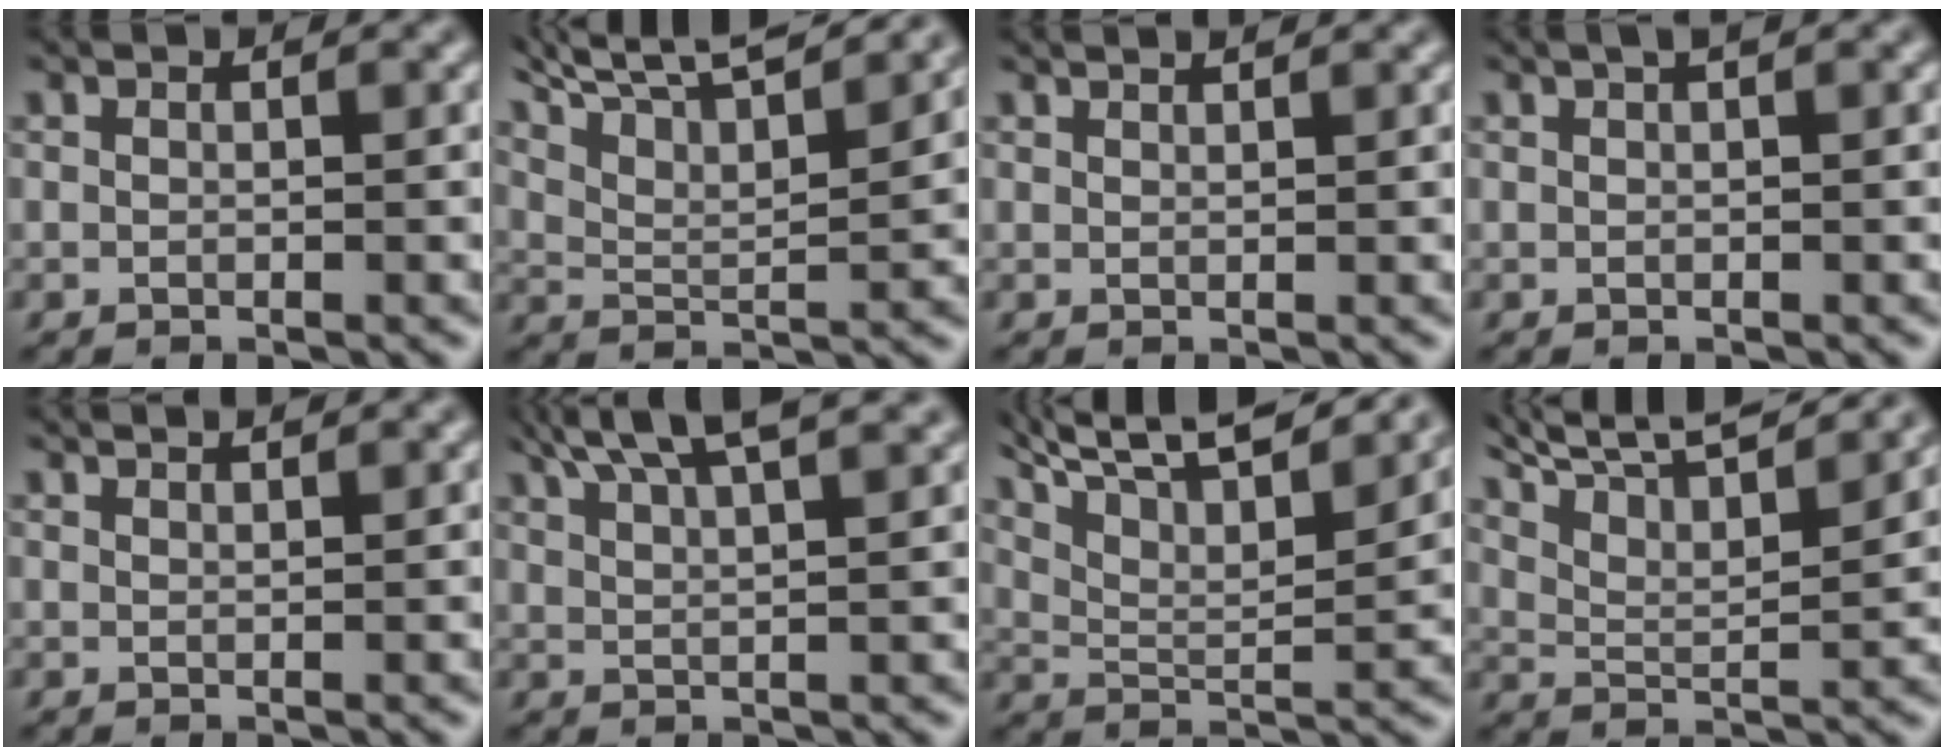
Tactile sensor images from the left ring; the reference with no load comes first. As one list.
[{"total": 12.9, "force": [9.5, 3.7, 7.8], "torque": [-0.152, 0.037, 0.133]}, {"total": 1.9, "force": [1.6, 0.6, 0.9], "torque": [-0.002, 0.023, 0.000]}, {"total": 2.4, "force": [1.3, 1.0, 1.8], "torque": [-0.009, 0.020, 0.001]}, {"total": 2.9, "force": [2.4, 0.9, 1.3], "torque": [-0.011, 0.030, 0.011]}, {"total": 8.4, "force": [6.2, 2.3, 5.2], "torque": [-0.091, 0.032, 0.072]}, {"total": 14.3, "force": [10.2, 4.6, 9.0], "torque": [-0.179, 0.046, 0.150]}, {"total": 11.5, "force": [9.0, 2.9, 6.6], "torque": [-0.134, 0.024, 0.124]}]